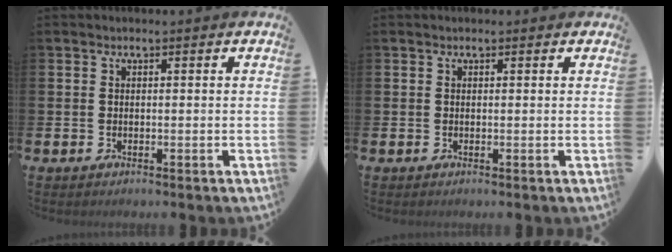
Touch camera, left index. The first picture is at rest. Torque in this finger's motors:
{"motor_torque": [0.70, -1.37, 0.09, -0.01]}